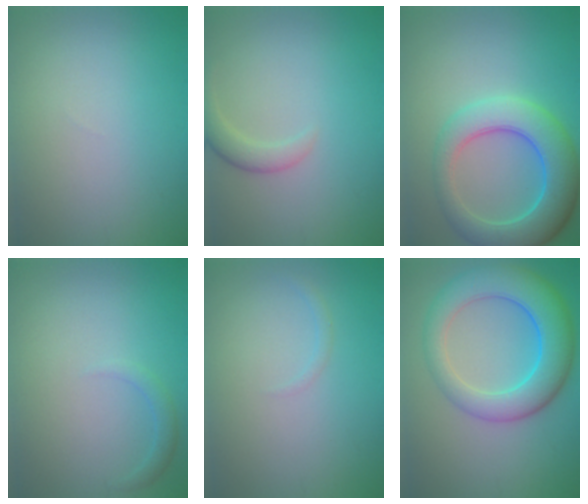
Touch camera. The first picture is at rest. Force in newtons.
{"total": 2.3, "press": 2.3, "slide": 0.2}
{"total": 7.9, "press": 7.9, "slide": 0.3}
{"total": 1.1, "press": 1.1, "slide": 0.0}
{"total": 0.6, "press": 0.6, "slide": 0.1}
{"total": 8.4, "press": 8.4, "slide": 0.2}